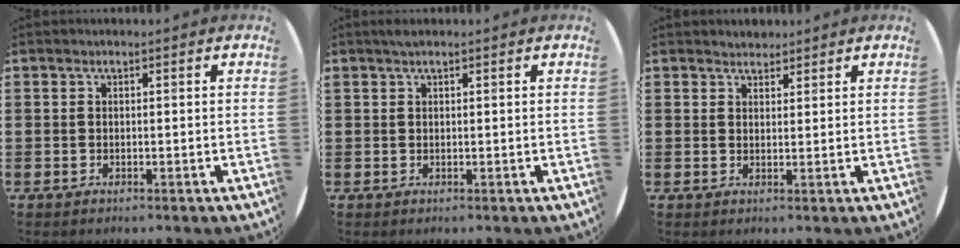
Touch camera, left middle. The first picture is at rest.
{"total": 0.6, "force": [0.5, 0.1, 0.4], "torque": [-0.007, 0.001, 0.009]}
{"total": 1.8, "force": [1.7, 0.5, -0.1], "torque": [0.000, 0.004, 0.032]}